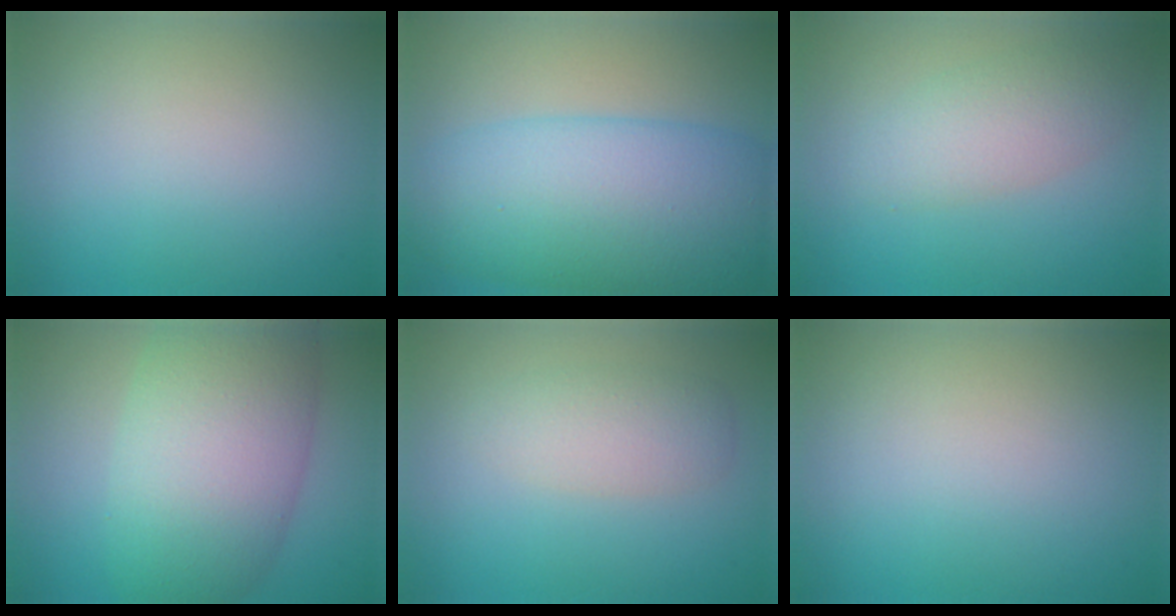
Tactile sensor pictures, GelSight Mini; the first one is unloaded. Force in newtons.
{"total": 11.4, "press": 11.4, "slide": 0.2}
{"total": 3.3, "press": 3.3, "slide": 0.2}
{"total": 10.7, "press": 10.7, "slide": 0.3}
{"total": 2.8, "press": 2.8, "slide": 0.2}
{"total": 0.0}